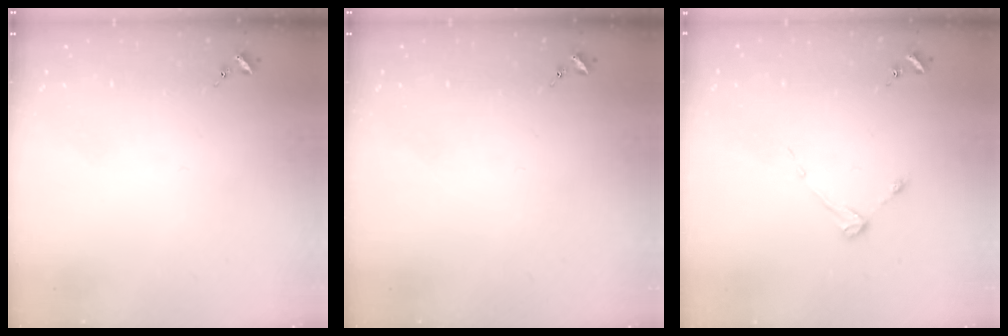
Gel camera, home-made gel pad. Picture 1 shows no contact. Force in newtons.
{"total": 0.0}
{"total": 3.1, "press": 3.1, "slide": 0.4}